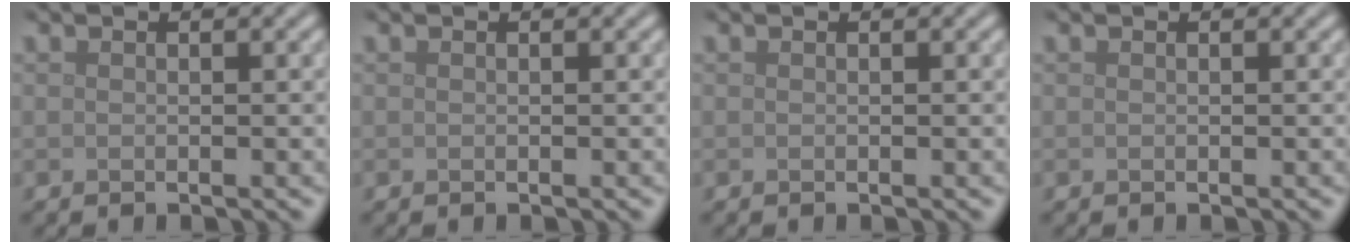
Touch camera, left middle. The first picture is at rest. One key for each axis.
{"total": 0.0}
{"total": 0.0}
{"total": 0.0}